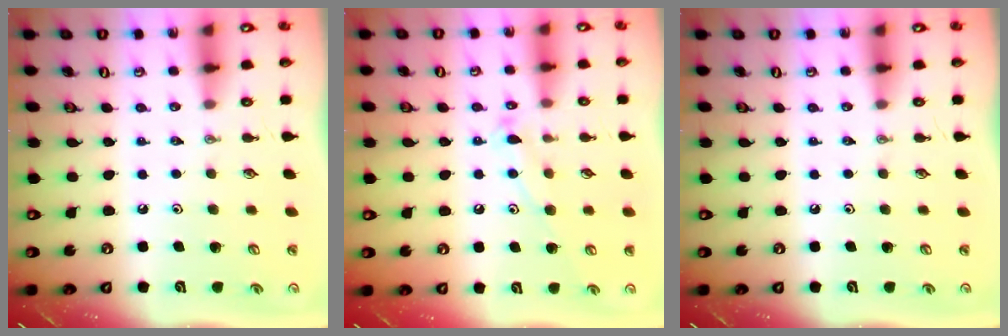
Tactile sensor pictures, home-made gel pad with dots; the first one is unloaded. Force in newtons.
{"total": 10.7, "press": 10.7, "slide": 0.8}
{"total": 0.0}